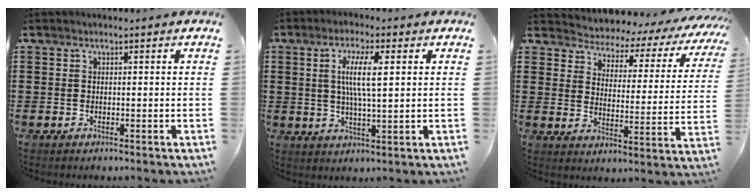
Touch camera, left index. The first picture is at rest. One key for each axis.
{"total": 6.8, "fx": 1.6, "fy": 1.3, "fz": 6.5, "tx": -0.128, "ty": 0.005, "tz": 0.024}
{"total": 2.9, "fx": 2.8, "fy": 0.8, "fz": -0.1, "tx": -0.023, "ty": -0.029, "tz": 0.037}